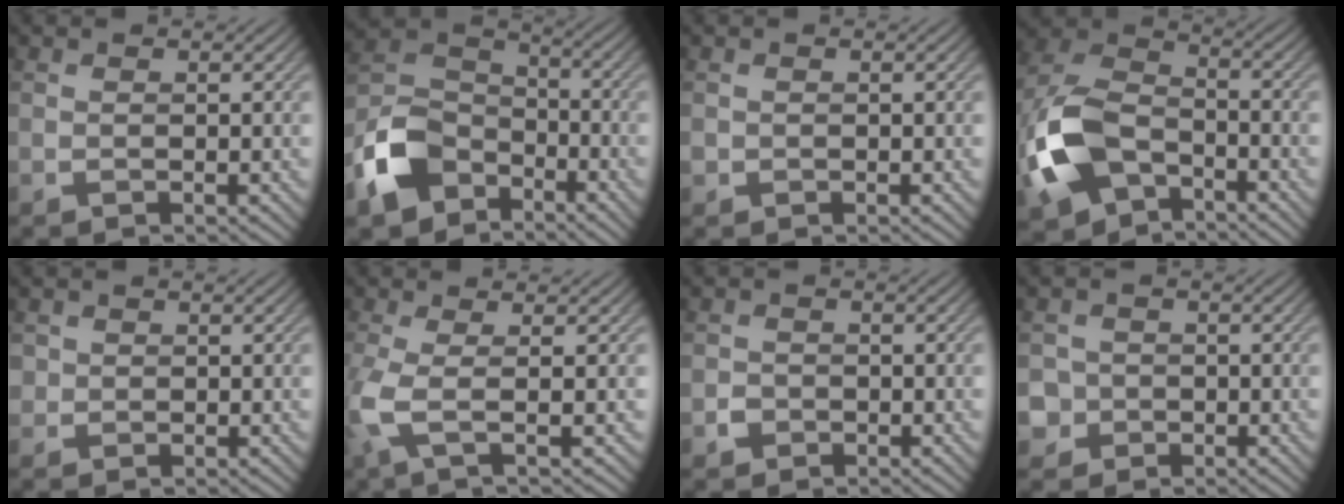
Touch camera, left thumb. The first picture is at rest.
{"total": 10.1, "force": [-5.7, 6.7, 5.0], "torque": [-0.121, -0.011, -0.134]}
{"total": 0.9, "force": [-0.2, 0.9, 0.1], "torque": [0.000, -0.003, -0.008]}
{"total": 12.5, "force": [-5.0, 7.8, 8.3], "torque": [-0.213, -0.012, -0.111]}
{"total": 1.4, "force": [0.3, 1.4, 0.1], "torque": [0.002, -0.001, 0.003]}
{"total": 4.4, "force": [-0.3, 1.0, 4.3], "torque": [-0.103, -0.009, -0.017]}
{"total": 1.6, "force": [-0.7, 1.4, 0.3], "torque": [-0.001, 0.003, -0.017]}
{"total": 3.5, "force": [-1.2, 3.3, 0.3], "torque": [-0.001, 0.001, -0.036]}